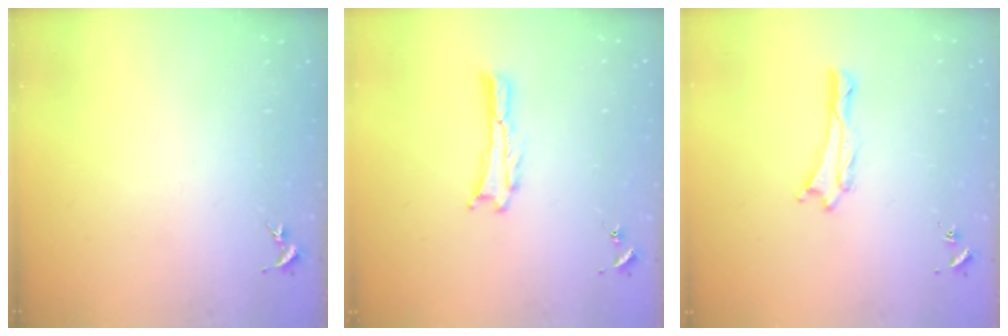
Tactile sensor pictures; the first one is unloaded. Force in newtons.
{"total": 0.0}
{"total": 0.8, "press": 0.8, "slide": 0.2}